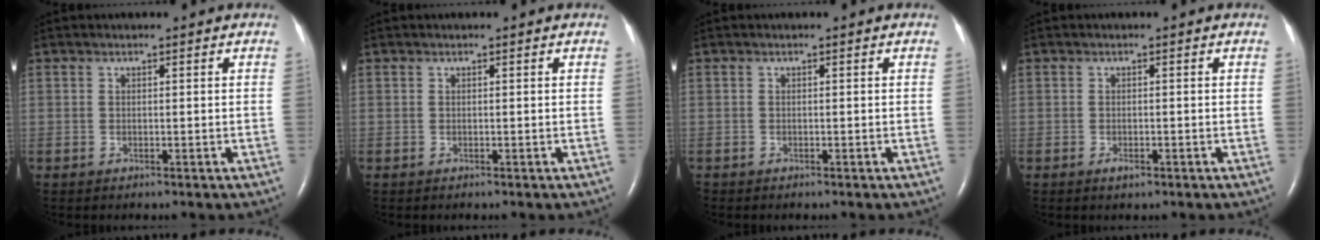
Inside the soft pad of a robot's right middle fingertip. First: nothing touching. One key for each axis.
{"total": 0.0}
{"total": 0.0}
{"total": 1.0, "fx": -0.6, "fy": 0.4, "fz": 0.7, "tx": -0.011, "ty": 0.000, "tz": -0.007}